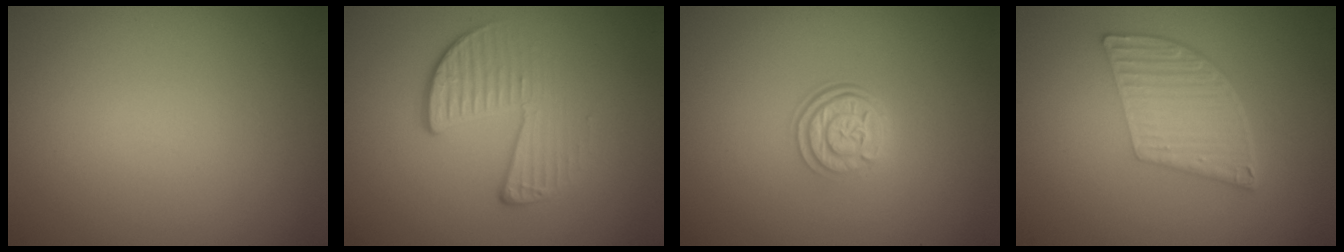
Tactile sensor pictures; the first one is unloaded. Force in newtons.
{"total": 3.9, "press": 2.7, "slide": 2.8}
{"total": 3.1, "press": 2.5, "slide": 1.8}
{"total": 6.1, "press": 4.2, "slide": 4.4}